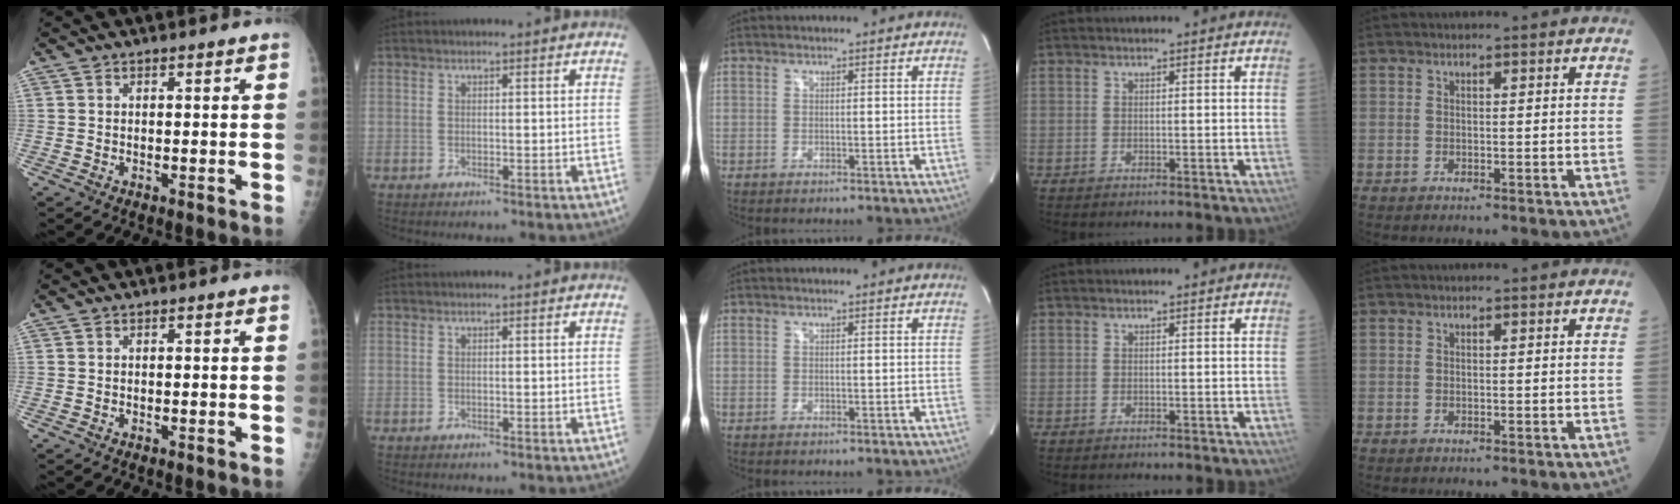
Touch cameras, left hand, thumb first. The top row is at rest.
{}